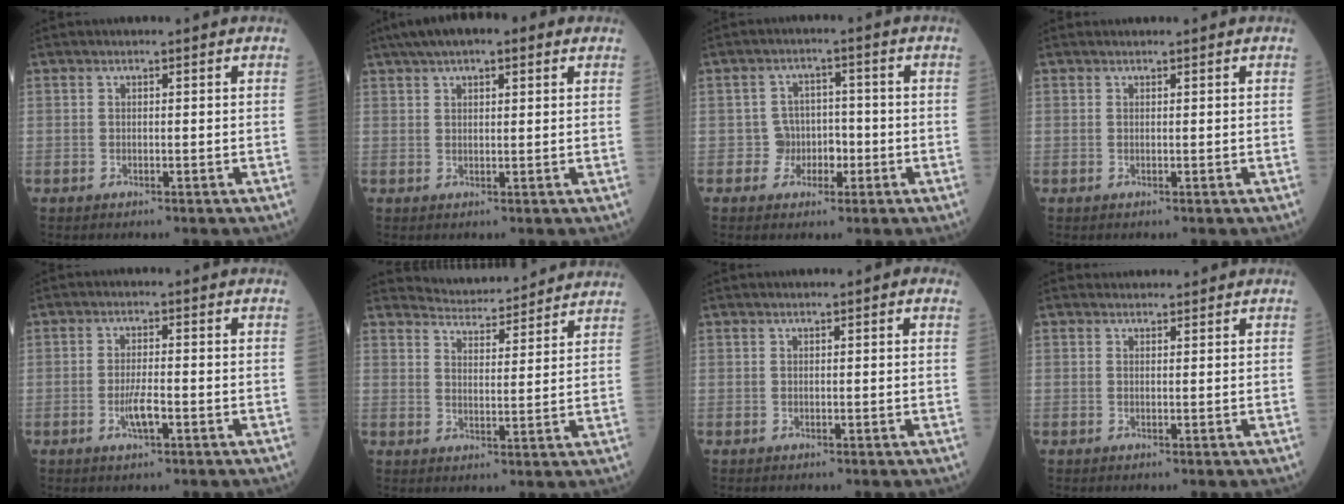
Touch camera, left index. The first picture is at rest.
{"total": 8.9, "force": [5.7, 2.8, 6.2], "torque": [-0.100, 0.041, 0.086]}
{"total": 3.8, "force": [-1.3, 3.5, 0.6], "torque": [0.001, 0.009, -0.024]}
{"total": 0.0}
{"total": 3.1, "force": [-1.3, 0.5, 2.8], "torque": [-0.059, -0.005, -0.026]}
{"total": 9.4, "force": [9.3, 1.3, 0.9], "torque": [-0.018, 0.016, 0.127]}
{"total": 1.1, "force": [0.5, 0.2, 0.9], "torque": [-0.014, 0.008, 0.002]}
{"total": 1.4, "force": [1.4, 0.3, -0.1], "torque": [-0.007, 0.012, 0.024]}